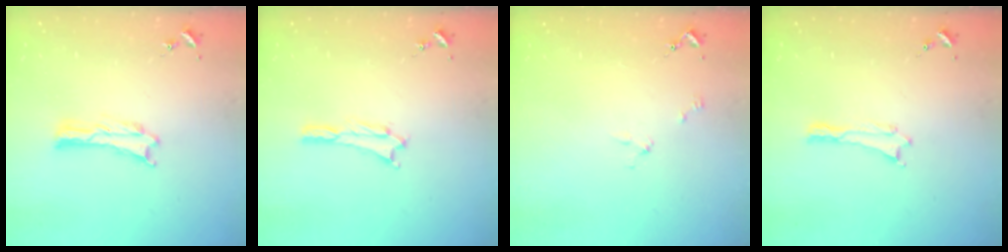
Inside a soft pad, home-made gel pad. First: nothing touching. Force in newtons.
{"total": 0.7, "press": 0.7, "slide": 0.3}
{"total": 2.0, "press": 2.0, "slide": 0.2}
{"total": 0.0}